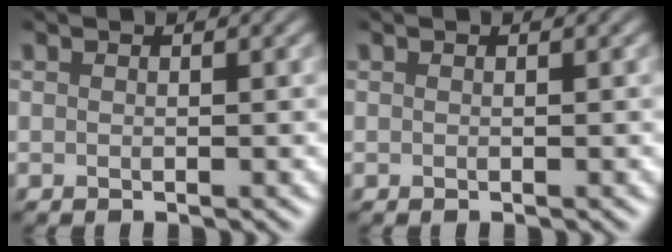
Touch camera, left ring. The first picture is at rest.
{"total": 0.0}